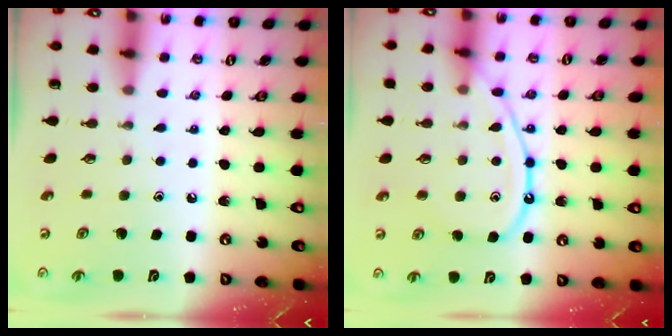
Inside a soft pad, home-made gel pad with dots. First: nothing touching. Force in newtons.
{"total": 12.2, "press": 12.1, "slide": 0.8}